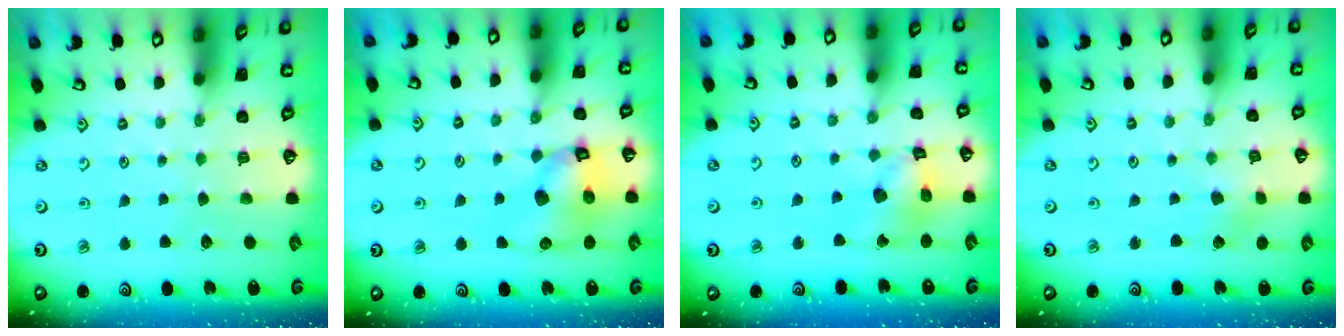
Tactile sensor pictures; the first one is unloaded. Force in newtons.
{"total": 10.9, "press": 10.8, "slide": 1.5}
{"total": 12.3, "press": 12.2, "slide": 1.5}
{"total": 2.1, "press": 2.1, "slide": 0.3}